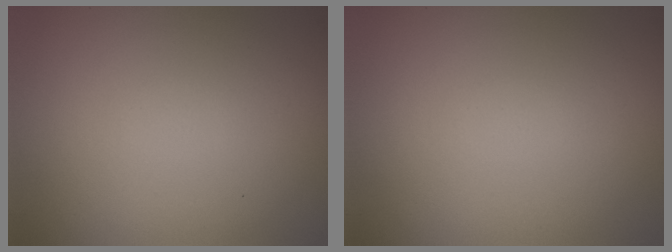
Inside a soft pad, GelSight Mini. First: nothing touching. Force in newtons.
{"total": 0.0}